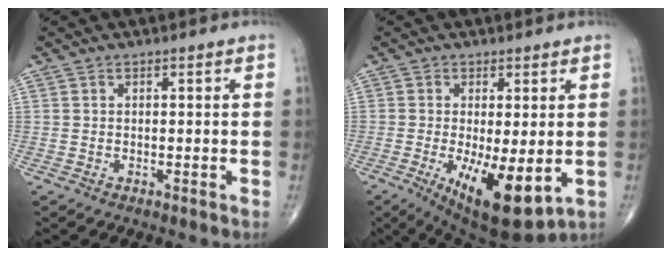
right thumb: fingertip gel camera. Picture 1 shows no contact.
{"total": 12.0, "force": [-2.8, 4.3, 10.9], "torque": [-0.171, -0.028, -0.027]}